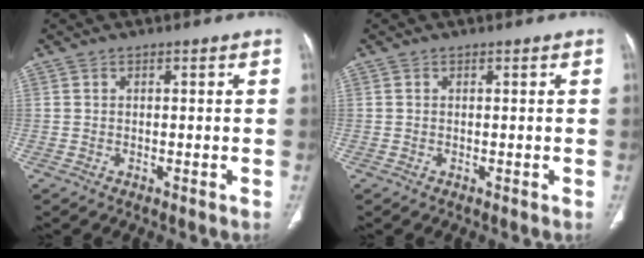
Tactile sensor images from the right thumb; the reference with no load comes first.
{"total": 0.0}